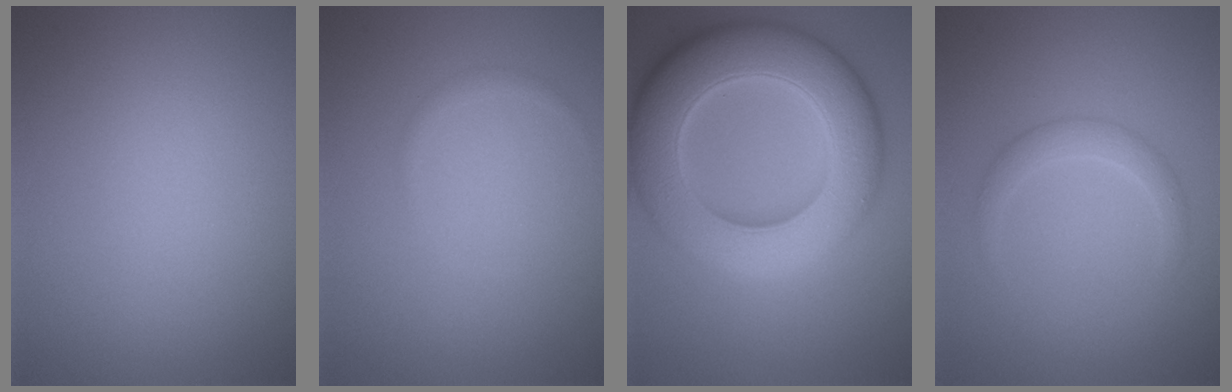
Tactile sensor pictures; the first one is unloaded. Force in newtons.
{"total": 0.6, "press": 0.6, "slide": 0.0}
{"total": 11.8, "press": 11.8, "slide": 0.4}
{"total": 1.7, "press": 1.7, "slide": 0.1}